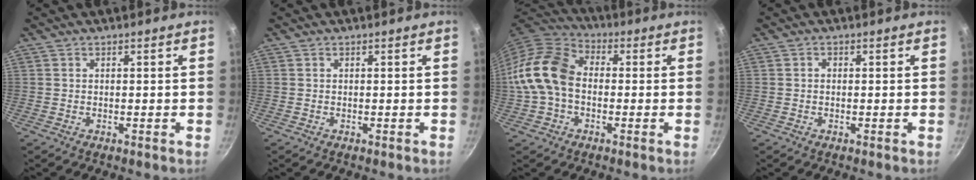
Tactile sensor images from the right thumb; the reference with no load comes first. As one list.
[{"total": 0.0}, {"total": 13.5, "force": [-0.9, 9.8, 9.3], "torque": [-0.152, 0.033, -0.036]}, {"total": 0.8, "force": [0.0, 0.7, 0.5], "torque": [-0.008, 0.004, 0.000]}]